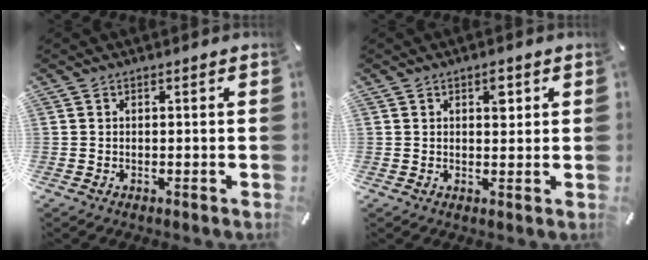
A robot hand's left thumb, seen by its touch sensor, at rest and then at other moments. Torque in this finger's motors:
{"motor_torque": [0.31, 0.51, 0.19, -0.54, 0.11]}